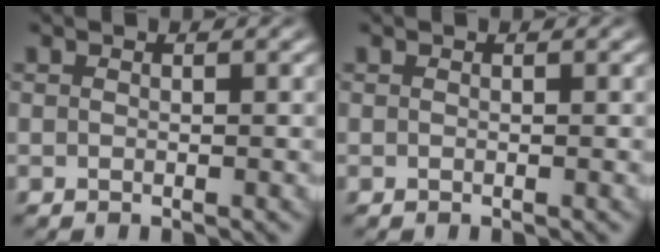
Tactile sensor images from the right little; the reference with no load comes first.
{"total": 0.0}